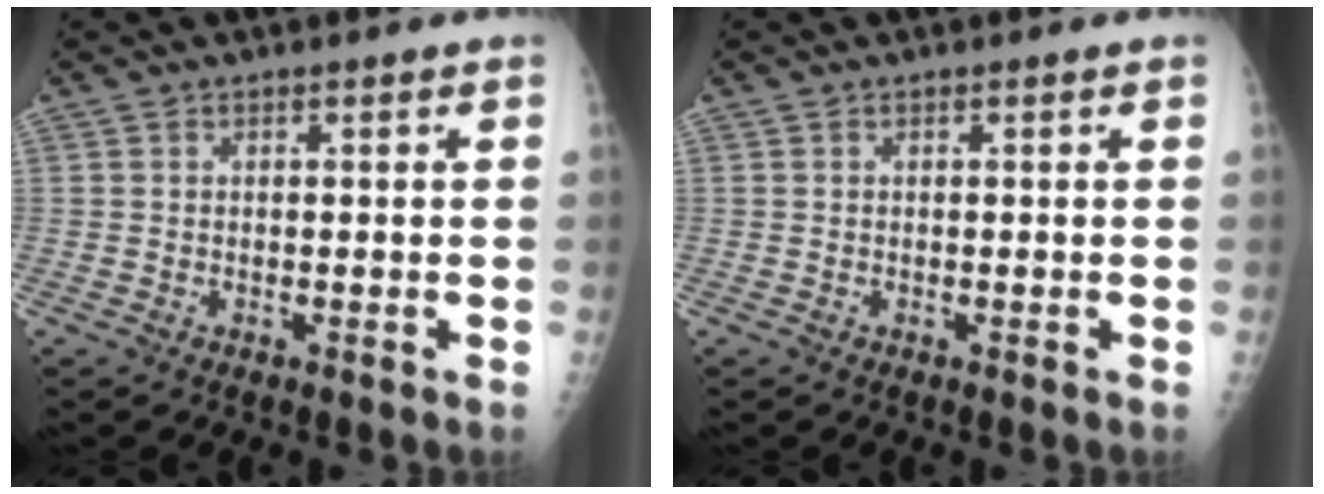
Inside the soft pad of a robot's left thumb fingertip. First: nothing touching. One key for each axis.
{"total": 0.0}